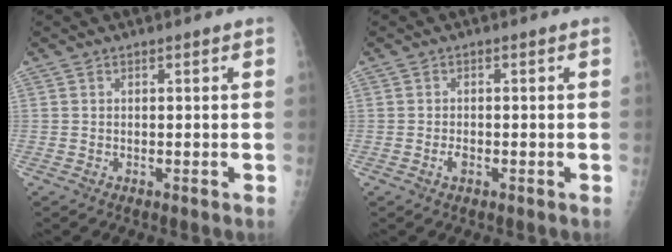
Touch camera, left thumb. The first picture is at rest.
{"total": 1.6, "force": [-0.7, 0.9, 1.2], "torque": [-0.021, 0.002, -0.013]}